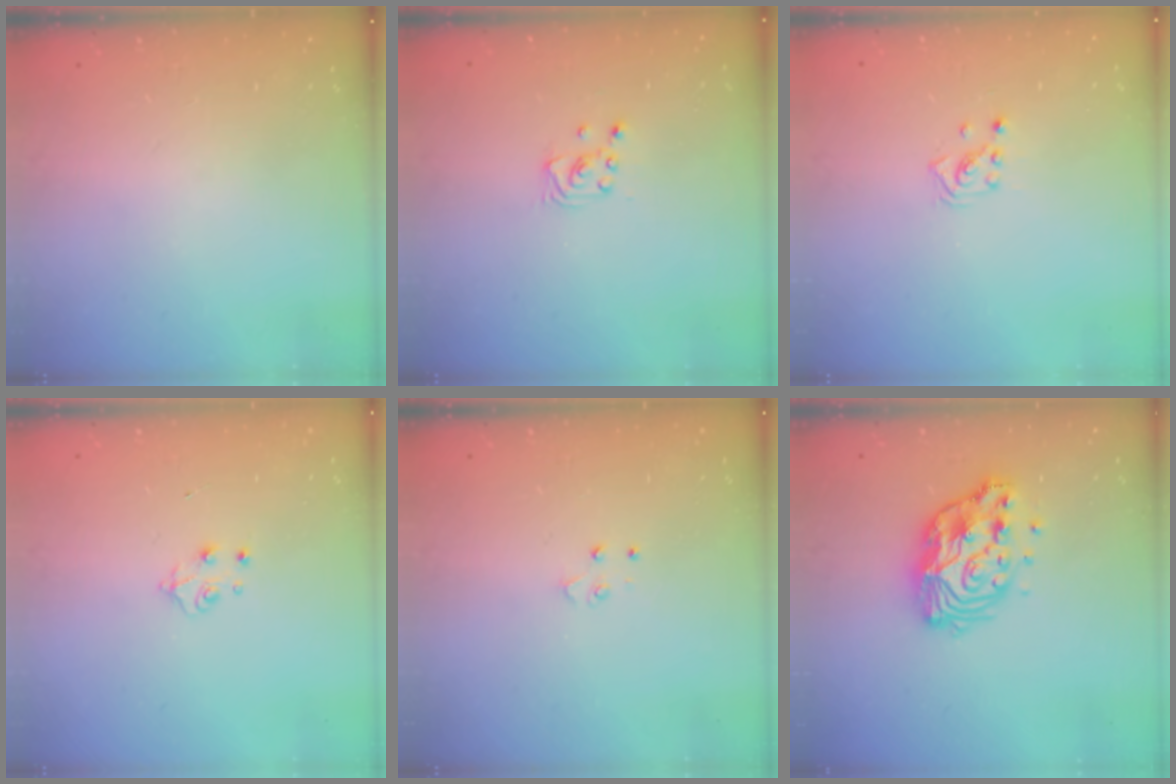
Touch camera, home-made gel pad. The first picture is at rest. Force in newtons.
{"total": 2.2, "press": 2.2, "slide": 0.2}
{"total": 1.4, "press": 1.4, "slide": 0.1}
{"total": 4.4, "press": 4.4, "slide": 0.7}
{"total": 3.5, "press": 3.5, "slide": 0.3}
{"total": 13.5, "press": 13.4, "slide": 1.2}